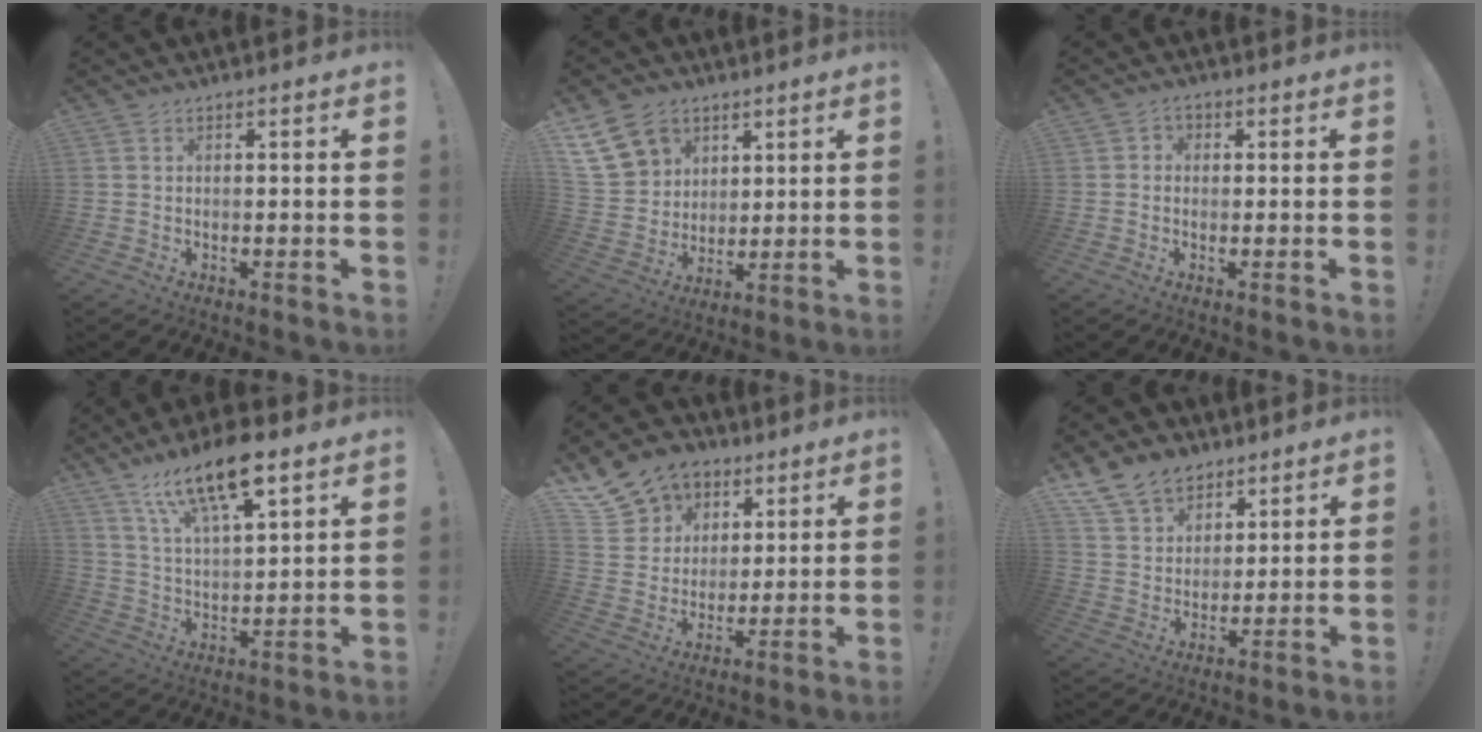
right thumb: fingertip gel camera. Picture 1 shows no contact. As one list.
[{"total": 14.6, "force": [7.7, 11.1, 5.6], "torque": [-0.090, -0.036, 0.159]}, {"total": 1.9, "force": [-0.7, 1.5, 1.0], "torque": [-0.020, 0.009, -0.012]}, {"total": 16.0, "force": [10.4, 5.2, 11.1], "torque": [-0.193, -0.053, 0.177]}, {"total": 14.1, "force": [8.5, 10.6, 3.8], "torque": [-0.060, -0.055, 0.174]}, {"total": 12.6, "force": [8.8, 8.3, 3.4], "torque": [-0.059, -0.060, 0.173]}]